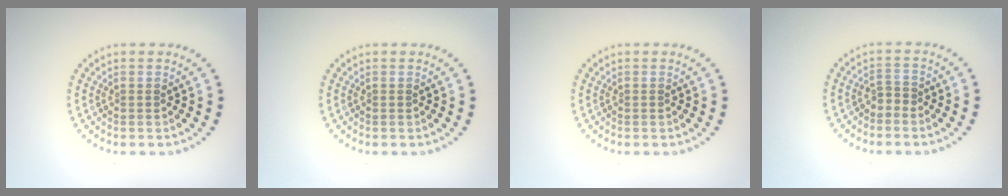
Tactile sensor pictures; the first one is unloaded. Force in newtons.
{"total": 0.0}
{"total": 0.0}
{"total": 0.9, "press": 0.8, "slide": 0.5}